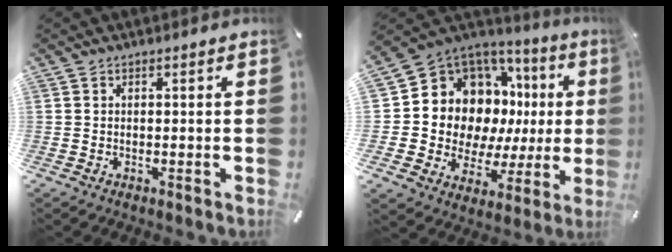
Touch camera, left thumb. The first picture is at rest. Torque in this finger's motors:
{"motor_torque": [1.93, 3.08, 1.27, -0.98, 0.37]}